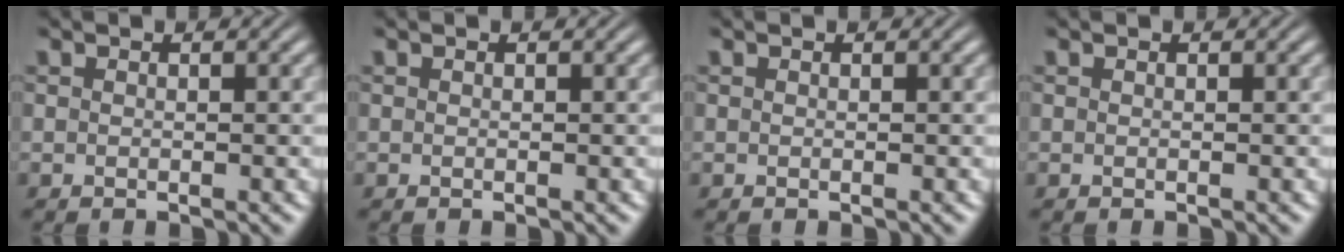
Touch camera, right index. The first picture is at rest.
{"total": 0.0}
{"total": 0.0}
{"total": 0.0}